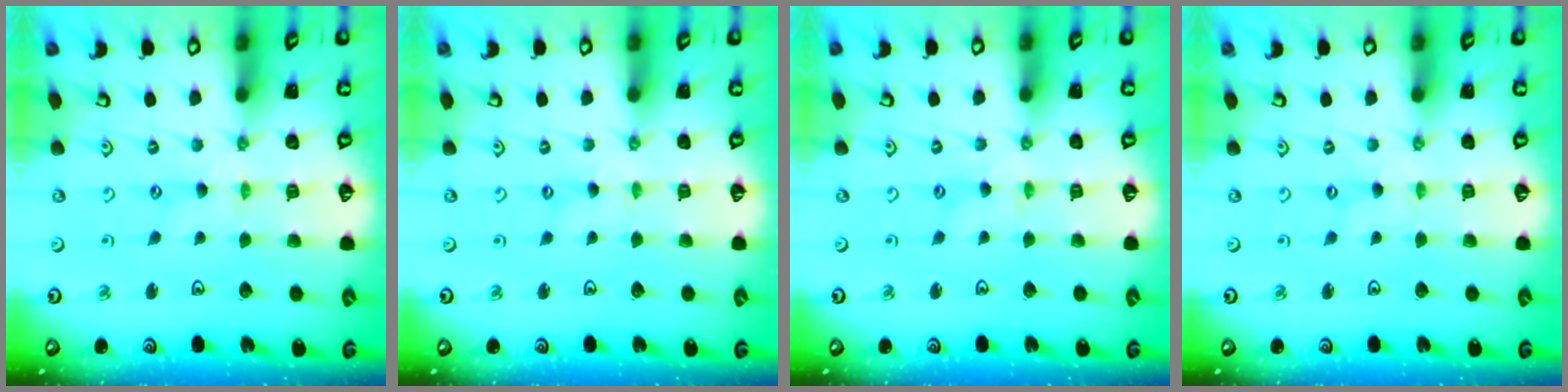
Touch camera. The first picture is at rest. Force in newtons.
{"total": 0.9, "press": 0.9, "slide": 0.1}
{"total": 1.5, "press": 1.5, "slide": 0.3}
{"total": 0.0}